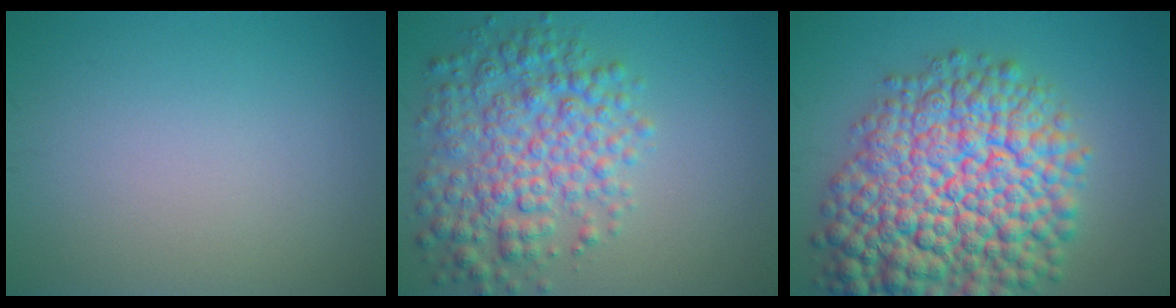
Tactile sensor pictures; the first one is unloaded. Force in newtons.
{"total": 6.8, "press": 6.8, "slide": 0.2}
{"total": 14.9, "press": 14.9, "slide": 0.6}